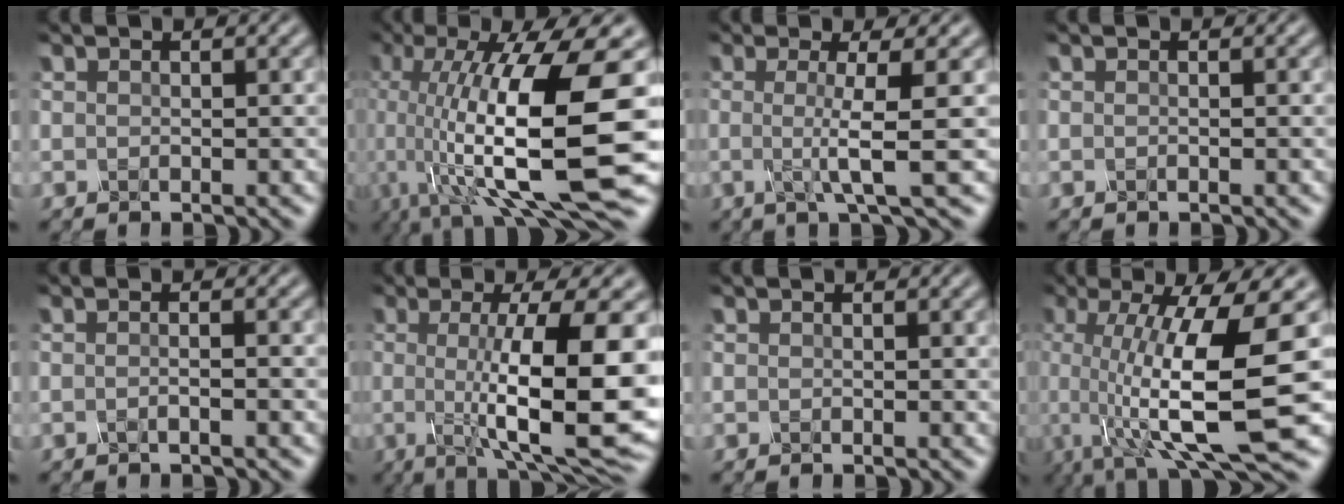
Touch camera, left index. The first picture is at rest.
{"total": 16.3, "force": [-1.3, 4.8, 15.6], "torque": [-0.282, 0.015, -0.015]}
{"total": 4.7, "force": [-0.2, 0.7, 4.6], "torque": [-0.075, -0.006, -0.008]}
{"total": 0.0}
{"total": 1.7, "force": [-0.1, 0.9, 1.4], "torque": [0.002, -0.008, -0.024]}
{"total": 13.0, "force": [-0.8, 3.3, 12.5], "torque": [-0.166, -0.011, -0.010]}
{"total": 0.0}
{"total": 13.0, "force": [-0.9, 3.2, 12.5], "torque": [-0.213, -0.006, -0.006]}